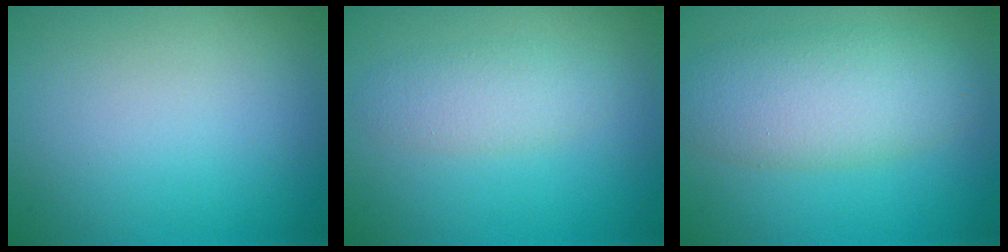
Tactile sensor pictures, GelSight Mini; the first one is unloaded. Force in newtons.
{"total": 2.4, "press": 2.4, "slide": 0.1}
{"total": 5.7, "press": 5.7, "slide": 0.1}